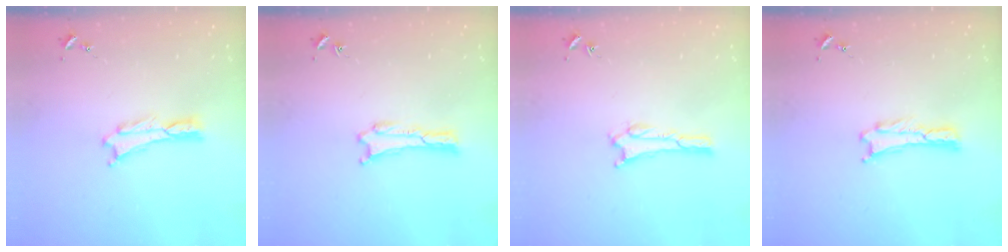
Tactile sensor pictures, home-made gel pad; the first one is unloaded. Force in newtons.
{"total": 0.0}
{"total": 1.1, "press": 1.0, "slide": 0.1}
{"total": 0.0}